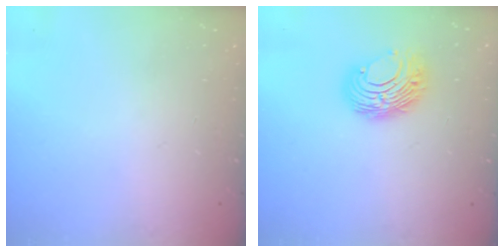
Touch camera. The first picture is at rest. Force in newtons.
{"total": 8.6, "press": 8.6, "slide": 0.5}